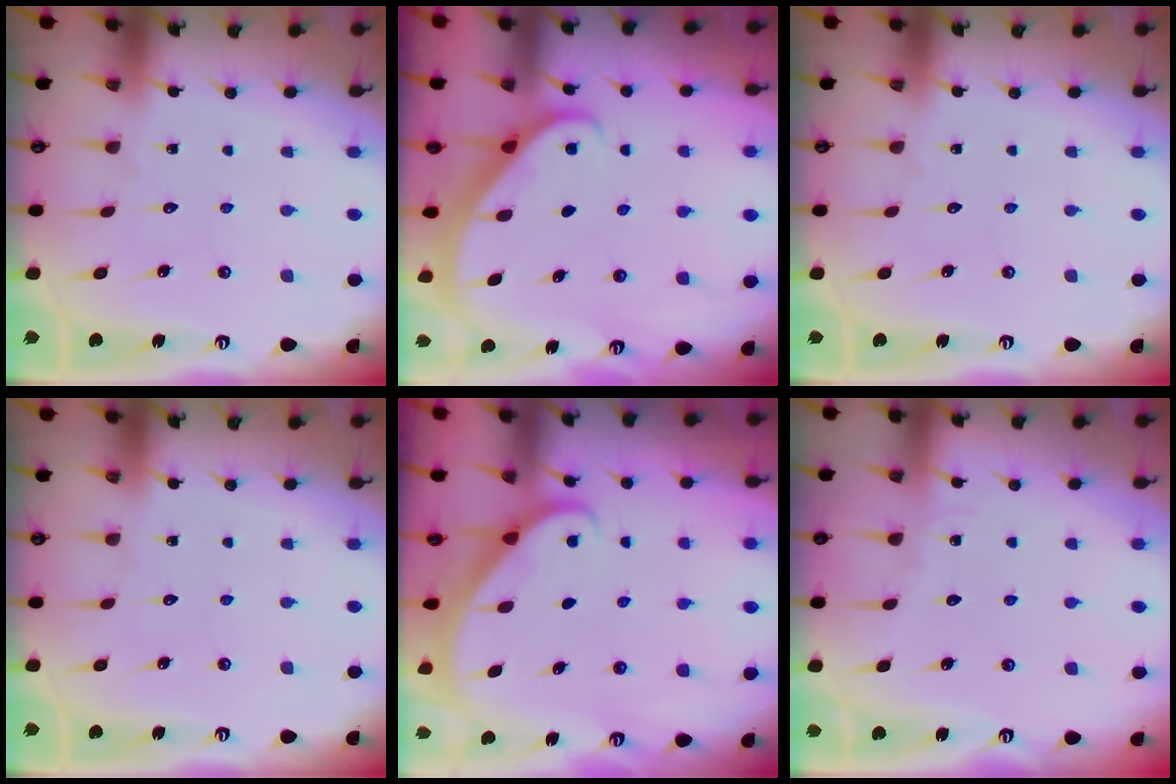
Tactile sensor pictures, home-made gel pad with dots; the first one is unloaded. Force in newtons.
{"total": 2.1, "press": 2.1, "slide": 0.1}
{"total": 0.0}
{"total": 0.0}
{"total": 2.0, "press": 2.0, "slide": 0.1}
{"total": 2.5, "press": 2.5, "slide": 0.3}